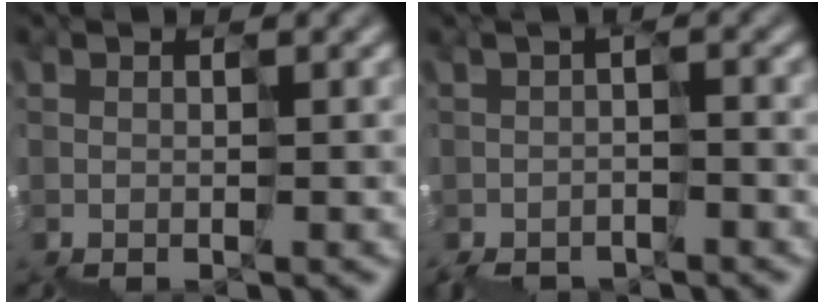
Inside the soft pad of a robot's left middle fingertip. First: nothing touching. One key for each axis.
{"total": 1.7, "fx": -1.7, "fy": -0.1, "fz": -0.1, "tx": -0.013, "ty": -0.004, "tz": -0.027}